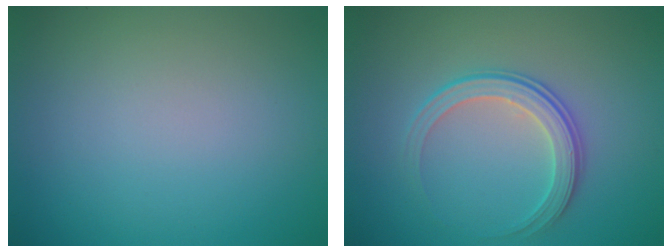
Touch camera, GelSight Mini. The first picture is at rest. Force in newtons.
{"total": 3.2, "press": 2.8, "slide": 1.6}